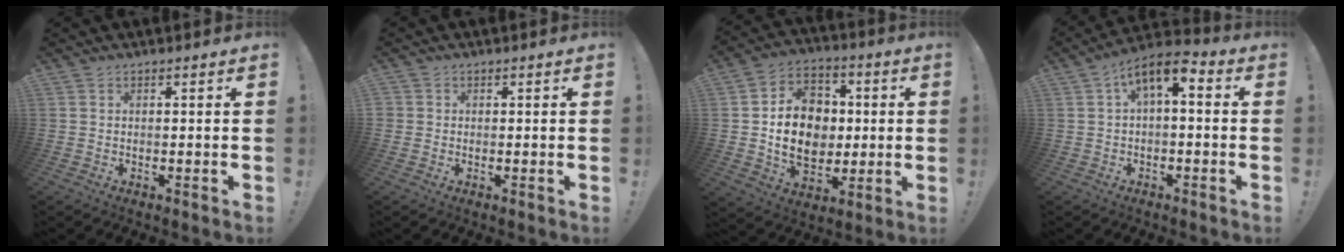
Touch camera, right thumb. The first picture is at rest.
{"total": 1.3, "force": [-0.2, 1.3, 0.3], "torque": [-0.006, 0.003, -0.002]}
{"total": 16.9, "force": [0.5, 13.5, 10.2], "torque": [-0.162, 0.001, 0.016]}
{"total": 6.7, "force": [1.4, 2.8, 6.0], "torque": [-0.096, -0.007, 0.024]}